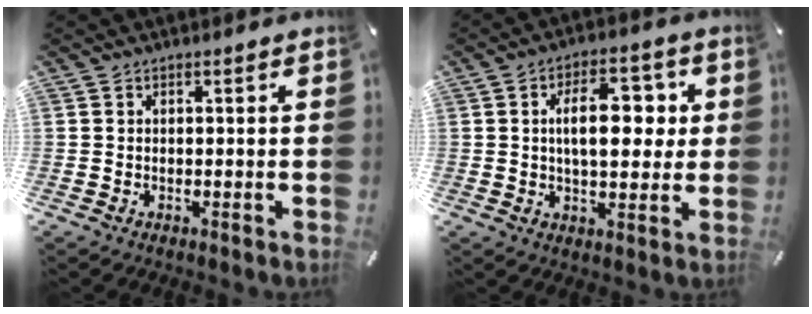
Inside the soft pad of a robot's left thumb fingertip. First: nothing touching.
{"total": 12.5, "force": [2.3, 6.7, 10.3], "torque": [-0.144, -0.001, 0.032]}